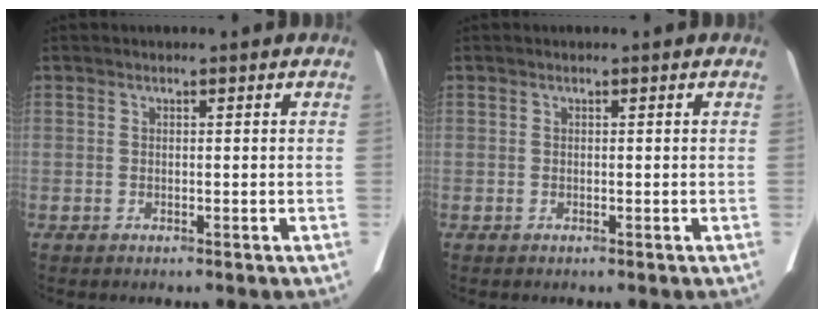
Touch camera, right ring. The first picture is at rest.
{"total": 0.0}